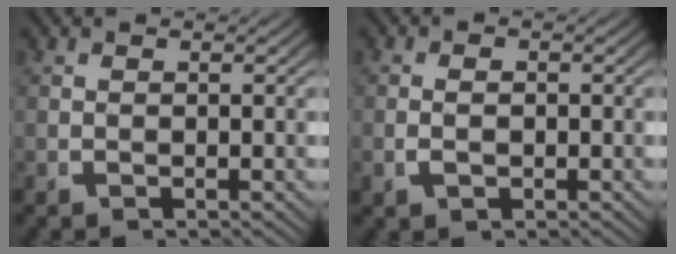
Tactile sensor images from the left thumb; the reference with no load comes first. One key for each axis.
{"total": 1.5, "fx": -0.5, "fy": 1.0, "fz": 1.0, "tx": -0.027, "ty": -0.004, "tz": -0.005}